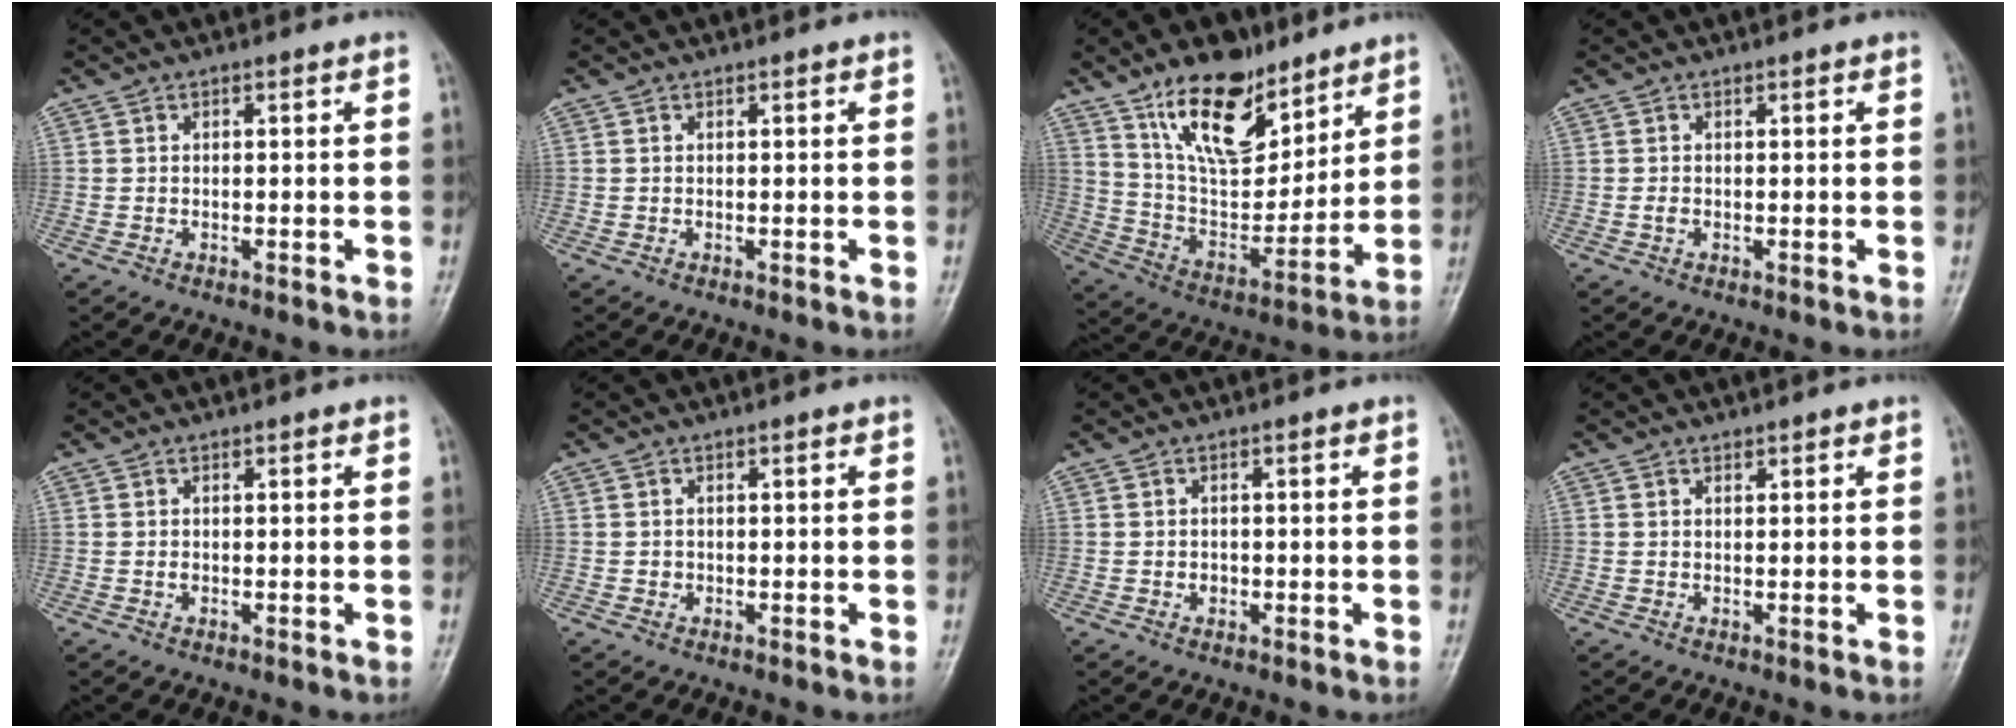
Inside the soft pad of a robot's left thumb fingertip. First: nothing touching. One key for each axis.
{"total": 0.0}
{"total": 18.6, "fx": 11.8, "fy": 9.2, "fz": 11.0, "tx": -0.131, "ty": -0.065, "tz": 0.218}
{"total": 0.9, "fx": 0.0, "fy": 0.7, "fz": 0.6, "tx": -0.007, "ty": 0.000, "tz": -0.001}
{"total": 0.7, "fx": 0.2, "fy": 0.5, "fz": 0.4, "tx": -0.002, "ty": 0.000, "tz": 0.002}
{"total": 0.8, "fx": 0.1, "fy": 0.8, "fz": 0.2, "tx": 0.004, "ty": 0.002, "tz": 0.001}
{"total": 1.1, "fx": -0.1, "fy": 1.0, "fz": 0.5, "tx": 0.000, "ty": 0.002, "tz": -0.002}
{"total": 0.9, "fx": 0.7, "fy": 0.5, "fz": 0.2, "tx": 0.005, "ty": -0.005, "tz": 0.008}